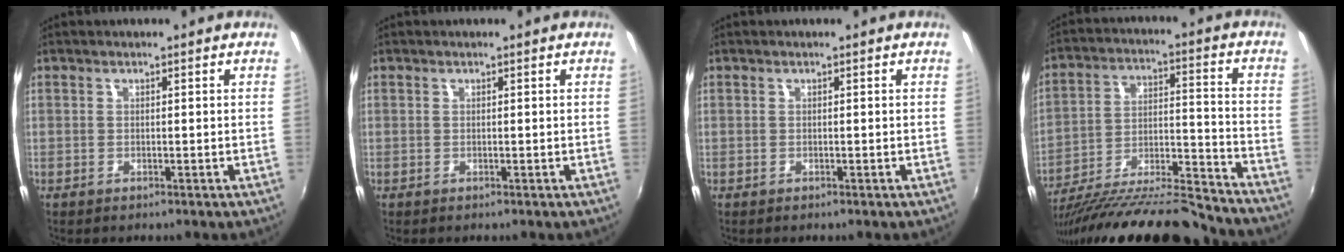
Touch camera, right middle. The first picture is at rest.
{"total": 0.0}
{"total": 0.0}
{"total": 23.6, "force": [-21.2, 2.8, 10.0], "torque": [-0.173, -0.037, -0.321]}